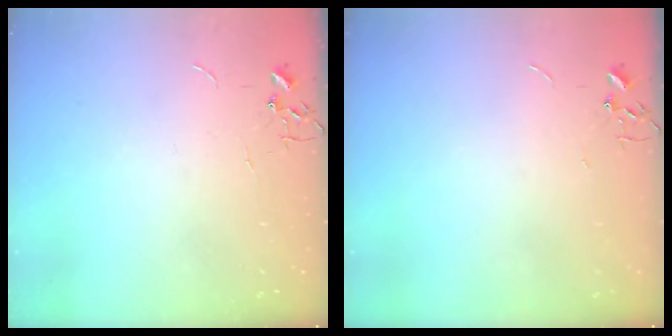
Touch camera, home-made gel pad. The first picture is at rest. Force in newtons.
{"total": 0.0}